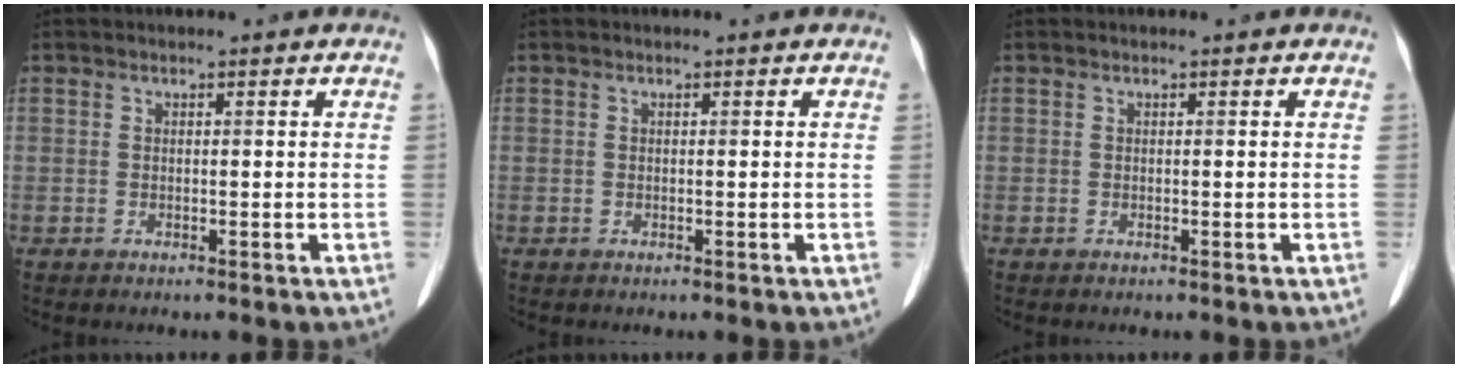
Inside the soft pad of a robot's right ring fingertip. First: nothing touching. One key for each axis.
{"total": 0.0}
{"total": 0.0}